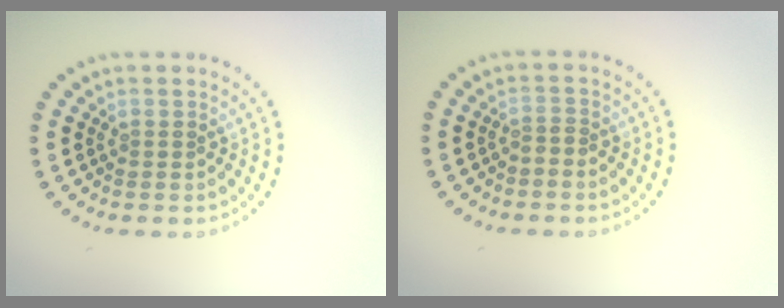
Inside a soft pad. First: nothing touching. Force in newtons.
{"total": 0.5, "press": 0.2, "slide": 0.5}